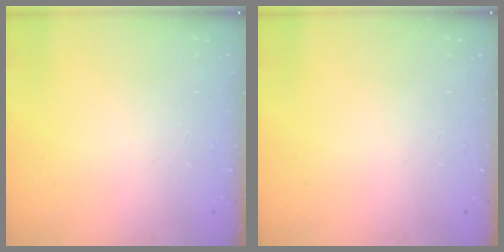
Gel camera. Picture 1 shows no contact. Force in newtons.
{"total": 0.0}